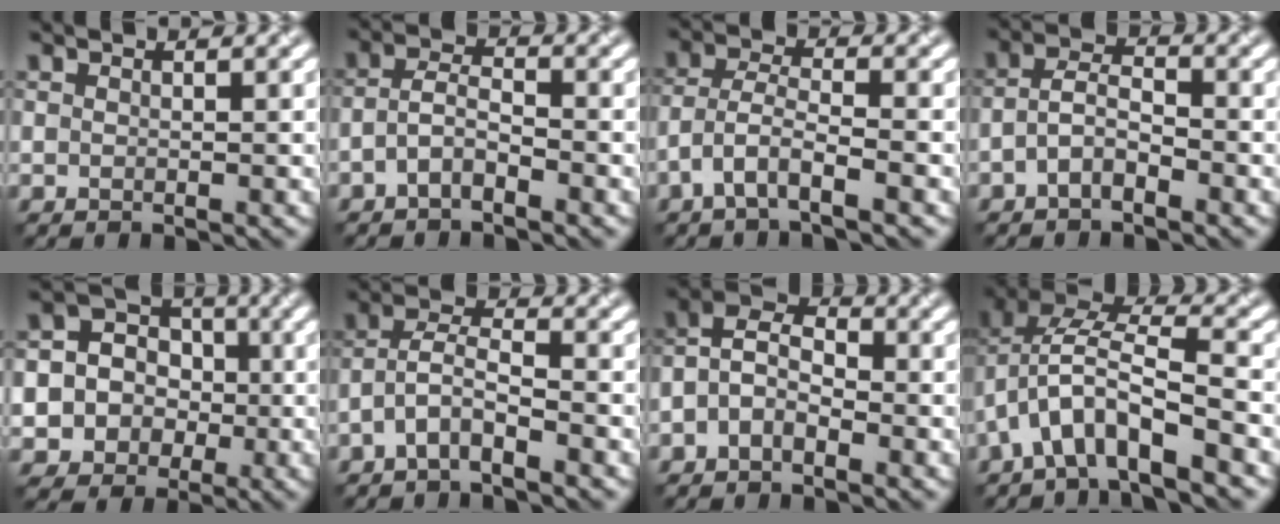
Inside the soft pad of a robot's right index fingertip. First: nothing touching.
{"total": 2.4, "force": [-1.3, 0.8, 1.8], "torque": [-0.039, 0.007, -0.034]}
{"total": 3.5, "force": [-2.1, 0.8, 2.7], "torque": [-0.057, 0.005, -0.050]}
{"total": 2.7, "force": [-1.4, 1.1, 2.0], "torque": [-0.041, 0.009, -0.035]}
{"total": 7.9, "force": [-1.5, 7.4, 2.2], "torque": [-0.042, 0.009, -0.047]}
{"total": 3.0, "force": [-1.9, 0.8, 2.2], "torque": [-0.048, 0.010, -0.047]}
{"total": 4.2, "force": [-1.2, 2.6, 3.0], "torque": [-0.060, 0.014, -0.036]}
{"total": 7.6, "force": [-2.9, 2.9, 6.4], "torque": [-0.122, 0.018, -0.058]}